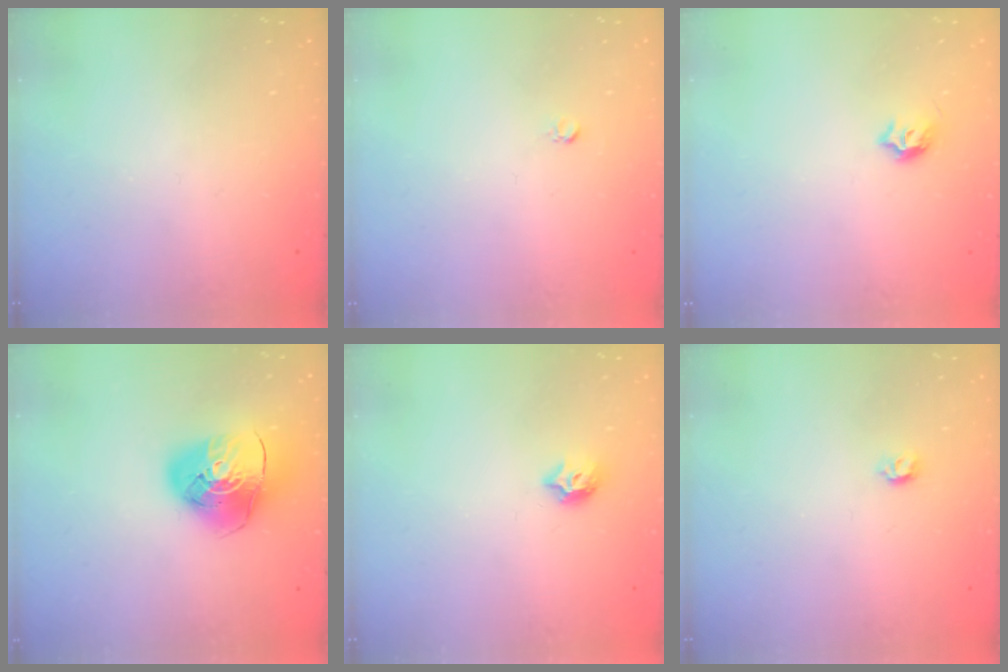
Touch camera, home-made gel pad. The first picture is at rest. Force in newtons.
{"total": 2.5, "press": 2.5, "slide": 0.2}
{"total": 4.1, "press": 4.0, "slide": 0.7}
{"total": 12.7, "press": 12.6, "slide": 1.7}
{"total": 6.3, "press": 6.3, "slide": 0.8}
{"total": 3.5, "press": 3.5, "slide": 0.5}